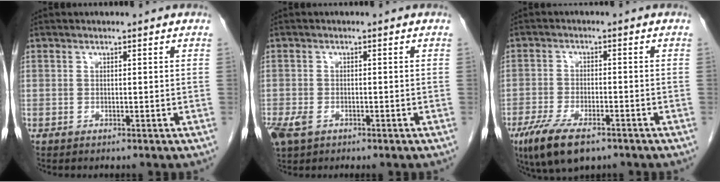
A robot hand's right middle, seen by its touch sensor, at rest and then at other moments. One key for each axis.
{"total": 4.2, "fx": -2.2, "fy": 2.5, "fz": 2.6, "tx": -0.057, "ty": -0.007, "tz": -0.033}
{"total": 9.0, "fx": -5.9, "fy": 3.1, "fz": 6.1, "tx": -0.113, "ty": -0.017, "tz": -0.098}